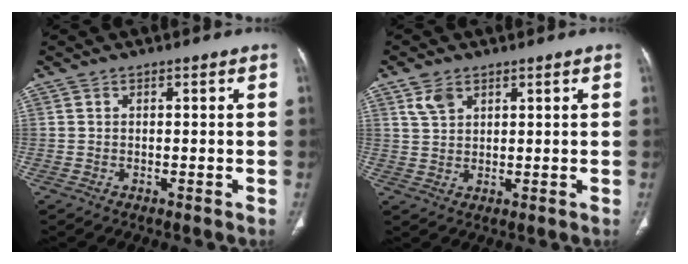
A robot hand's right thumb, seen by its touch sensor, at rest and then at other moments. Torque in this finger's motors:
{"motor_torque": [0.32, 0.72, 0.22, 0.44, -0.05]}